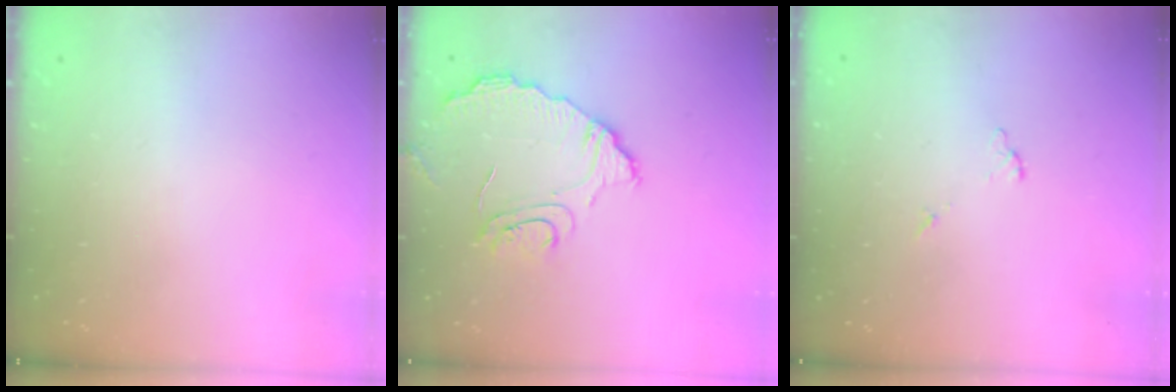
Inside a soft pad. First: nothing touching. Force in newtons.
{"total": 10.5, "press": 10.4, "slide": 0.9}
{"total": 5.6, "press": 5.6, "slide": 0.3}